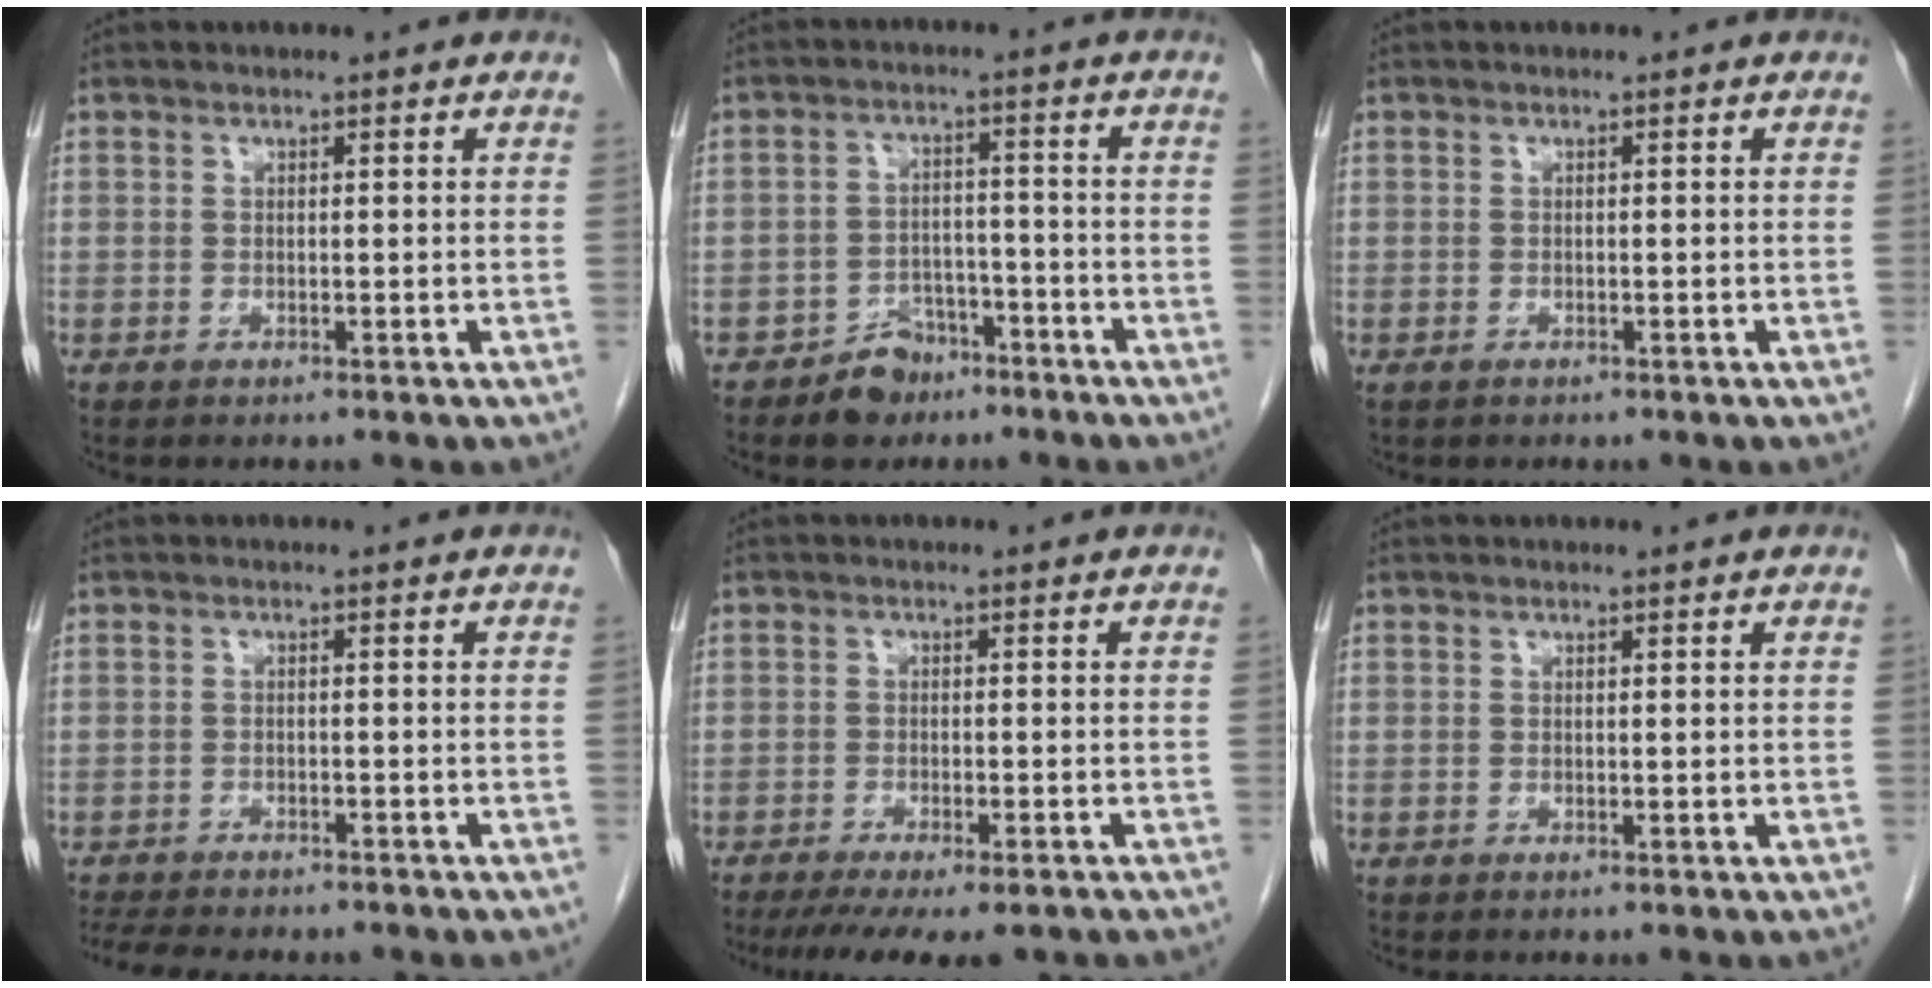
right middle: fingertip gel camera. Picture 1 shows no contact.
{"total": 5.3, "force": [-3.8, 3.4, 1.4], "torque": [-0.024, 0.012, -0.060]}
{"total": 0.7, "force": [-0.5, 0.5, 0.3], "torque": [-0.010, -0.001, -0.003]}
{"total": 11.3, "force": [-9.8, 2.6, 5.0], "torque": [-0.077, -0.004, -0.133]}
{"total": 10.9, "force": [-8.7, 2.4, 6.2], "torque": [-0.090, -0.017, -0.123]}
{"total": 0.0}